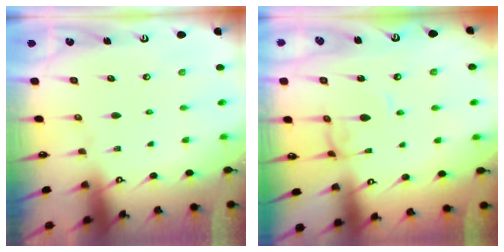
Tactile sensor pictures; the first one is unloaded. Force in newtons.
{"total": 2.0, "press": 2.0, "slide": 0.1}